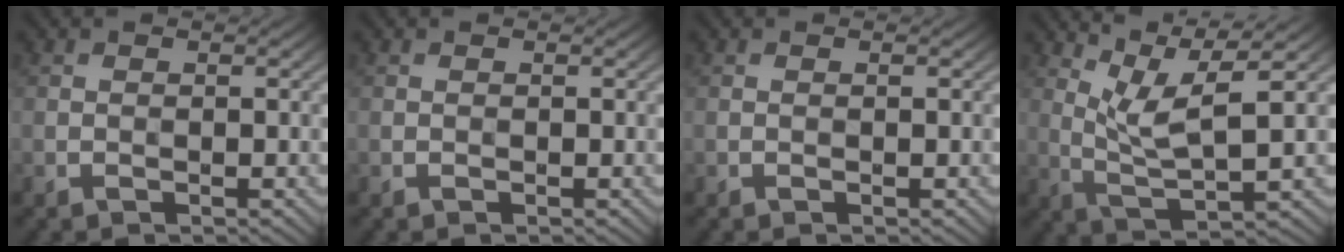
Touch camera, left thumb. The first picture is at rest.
{"total": 0.0}
{"total": 0.0}
{"total": 6.2, "force": [3.7, 1.0, 4.9], "torque": [-0.108, 0.002, 0.083]}